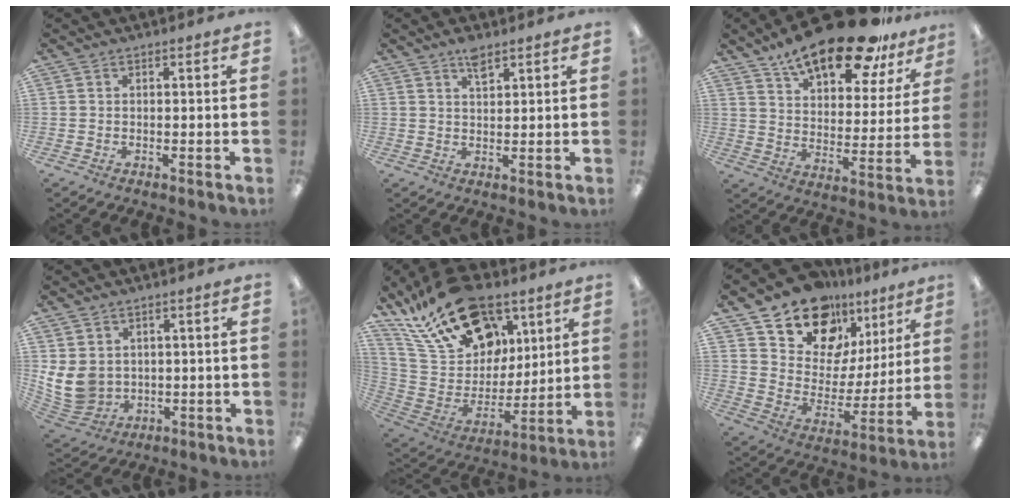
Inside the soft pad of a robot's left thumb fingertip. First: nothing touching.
{"total": 3.7, "force": [2.7, 1.3, 2.2], "torque": [-0.043, -0.002, 0.047]}
{"total": 19.6, "force": [14.9, 7.0, 10.6], "torque": [-0.170, -0.091, 0.252]}
{"total": 9.2, "force": [1.5, 7.9, 4.5], "torque": [-0.124, -0.011, 0.034]}
{"total": 25.1, "force": [15.7, 15.0, 12.7], "torque": [-0.226, -0.082, 0.287]}
{"total": 16.3, "force": [12.0, 9.7, 5.2], "torque": [-0.097, -0.086, 0.222]}